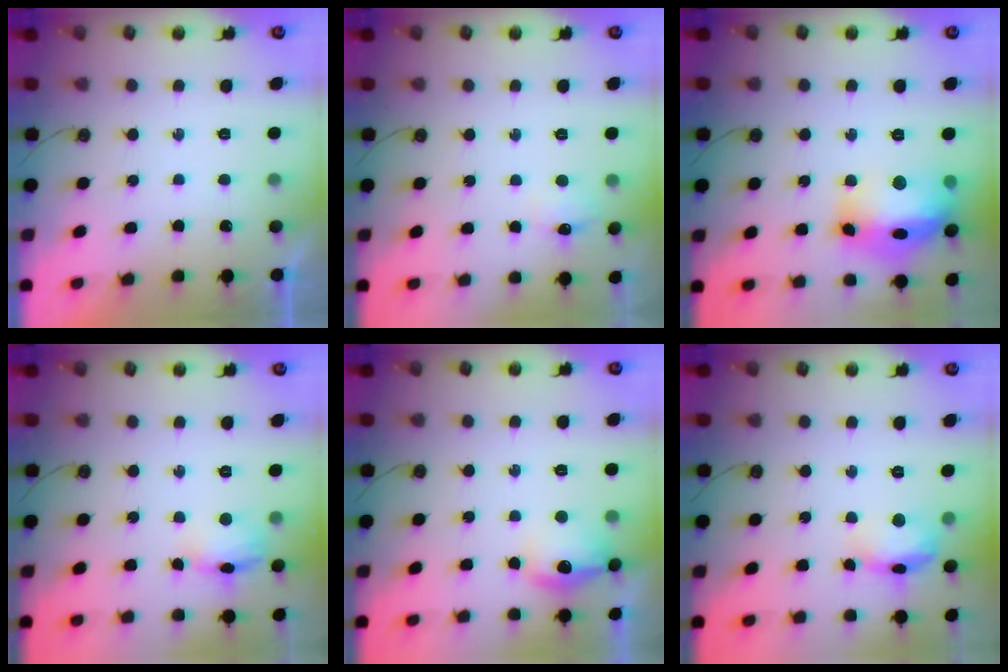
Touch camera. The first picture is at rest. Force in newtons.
{"total": 6.5, "press": 6.5, "slide": 1.0}
{"total": 18.8, "press": 18.7, "slide": 1.9}
{"total": 9.9, "press": 9.8, "slide": 1.2}
{"total": 12.8, "press": 12.8, "slide": 0.9}
{"total": 16.5, "press": 11.0, "slide": 12.2}